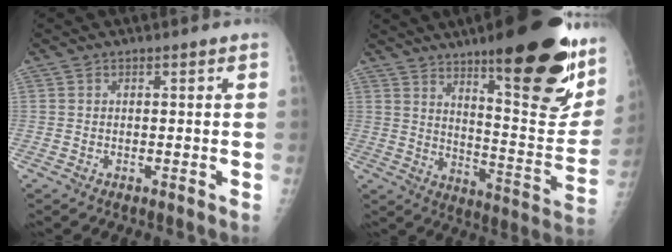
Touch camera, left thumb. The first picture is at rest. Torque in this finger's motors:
{"motor_torque": [2.66, 1.29, 1.58, -1.19, 0.31]}